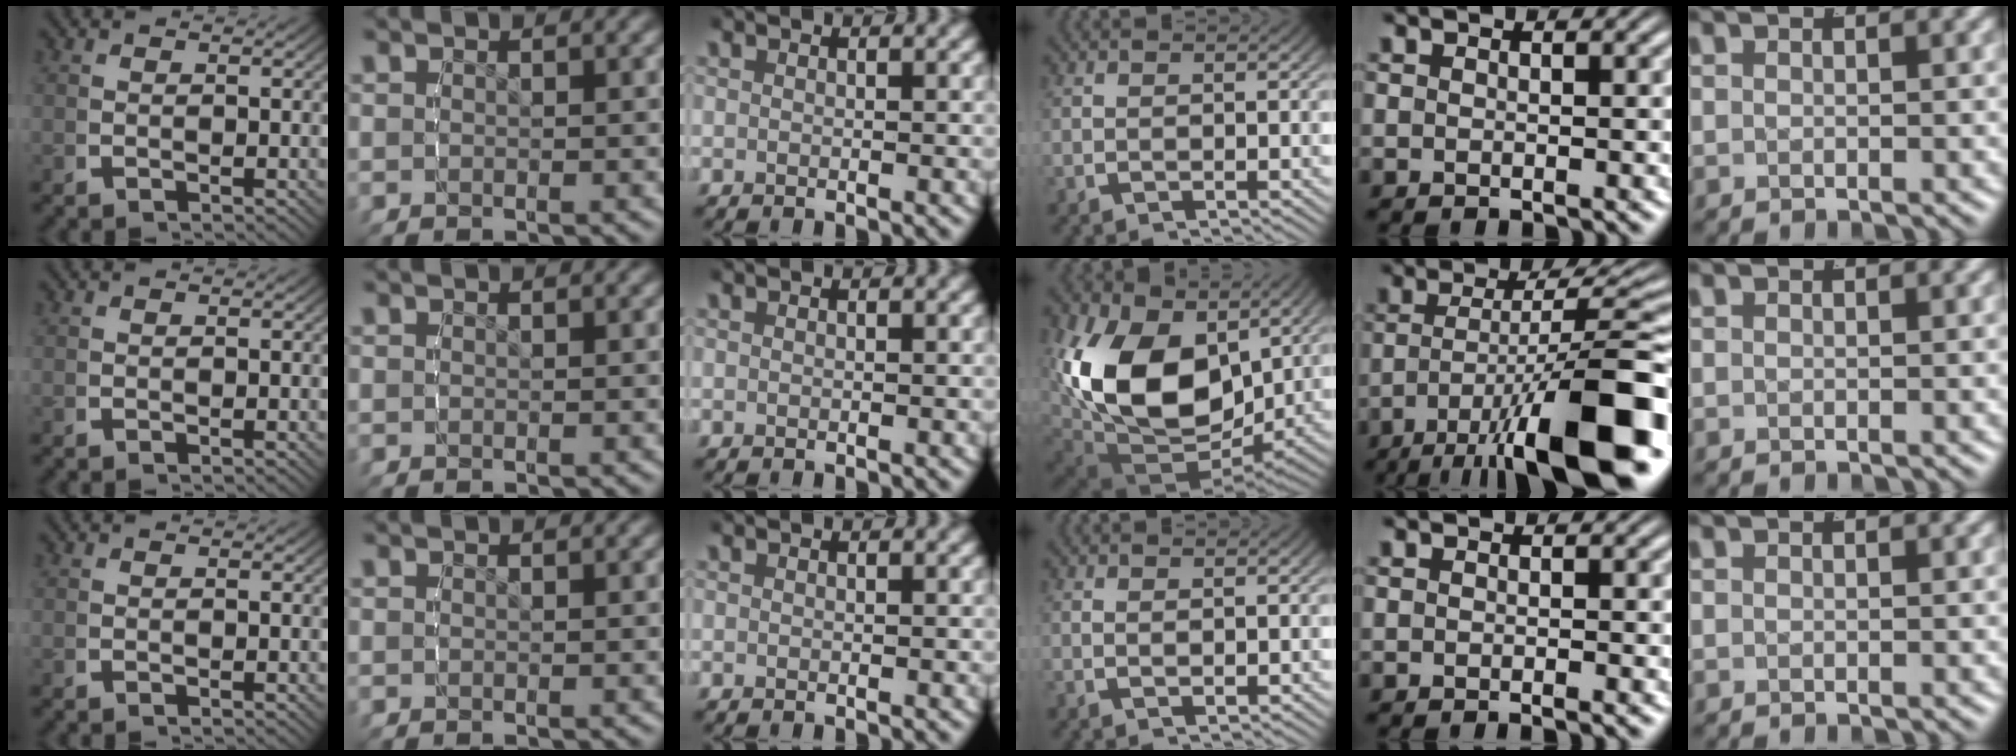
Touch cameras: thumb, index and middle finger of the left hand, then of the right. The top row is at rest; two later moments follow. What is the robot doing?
{"motion": "lift_and_place", "object": "markers"}